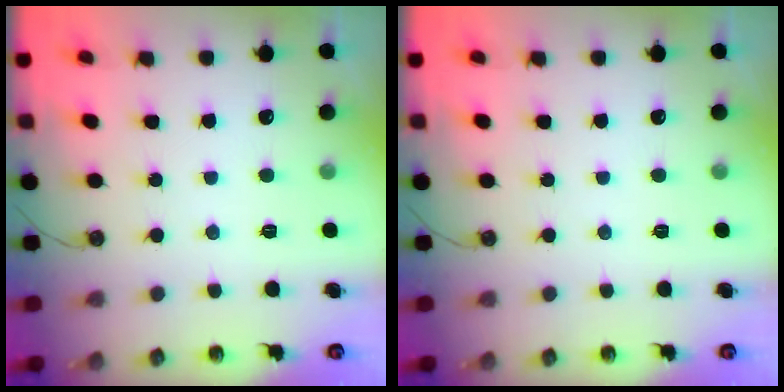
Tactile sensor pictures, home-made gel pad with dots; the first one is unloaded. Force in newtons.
{"total": 0.0}